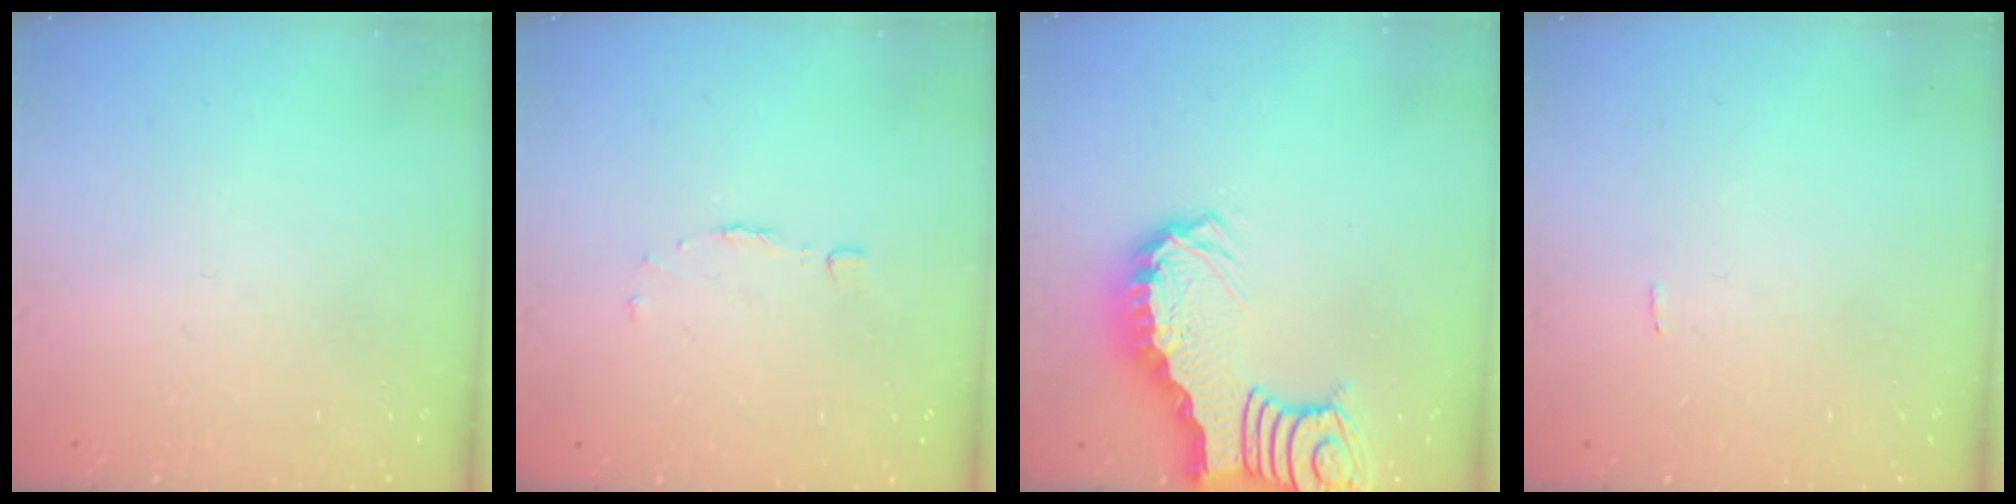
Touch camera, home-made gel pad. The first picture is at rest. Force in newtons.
{"total": 2.9, "press": 2.9, "slide": 0.2}
{"total": 6.3, "press": 6.3, "slide": 0.9}
{"total": 0.0}